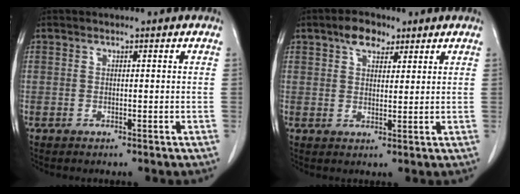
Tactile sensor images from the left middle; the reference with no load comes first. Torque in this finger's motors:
{"motor_torque": [0.35, -0.24, 0.05, 0.02]}